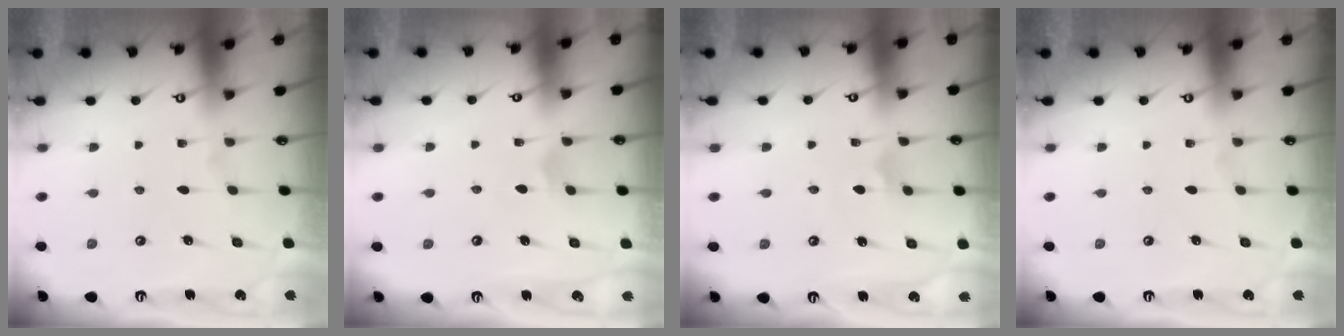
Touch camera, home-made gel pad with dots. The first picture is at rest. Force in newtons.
{"total": 5.1, "press": 5.1, "slide": 0.4}
{"total": 2.9, "press": 2.9, "slide": 0.4}
{"total": 0.0}